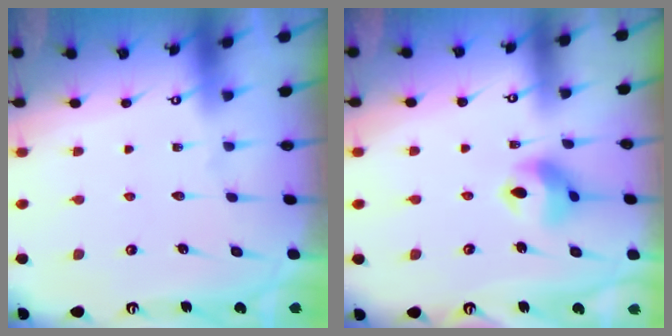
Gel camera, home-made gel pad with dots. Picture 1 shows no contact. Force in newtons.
{"total": 9.7, "press": 9.7, "slide": 1.3}